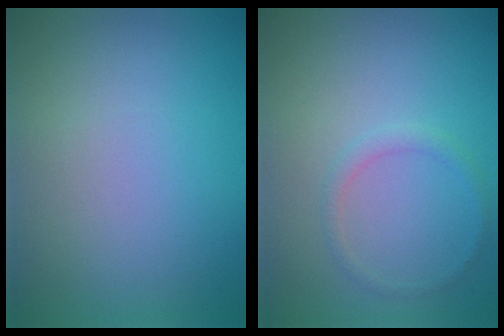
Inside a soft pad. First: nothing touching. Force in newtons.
{"total": 1.0, "press": 1.0, "slide": 0.1}